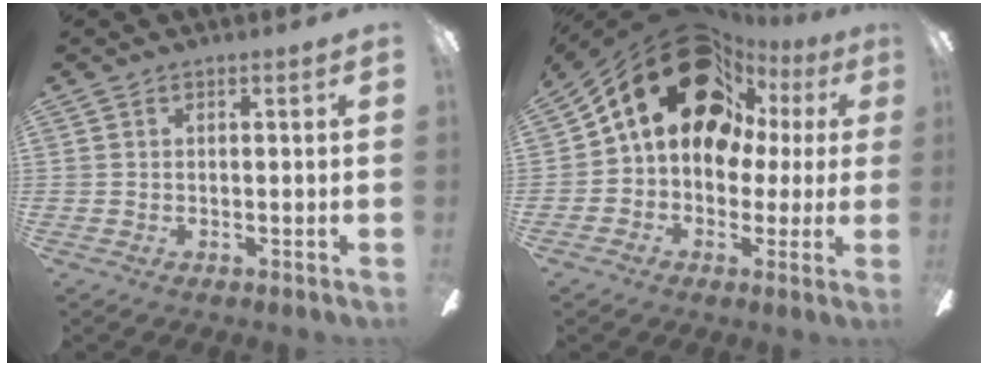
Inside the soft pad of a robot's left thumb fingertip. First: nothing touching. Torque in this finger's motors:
{"motor_torque": [0.02, 1.90, 2.44, -0.33, 0.15]}